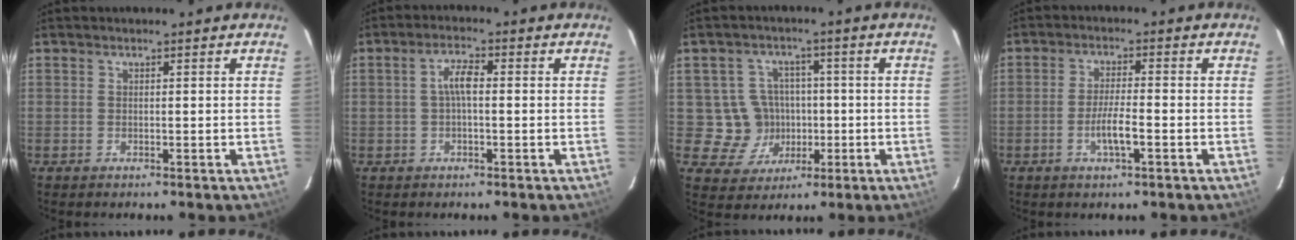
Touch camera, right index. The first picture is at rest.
{"total": 3.5, "force": [-0.1, 1.0, 3.3], "torque": [-0.066, 0.010, -0.001]}
{"total": 7.9, "force": [-1.0, 7.7, 1.2], "torque": [-0.046, 0.024, -0.006]}
{"total": 5.0, "force": [-2.1, 0.6, 4.5], "torque": [-0.086, -0.003, -0.039]}